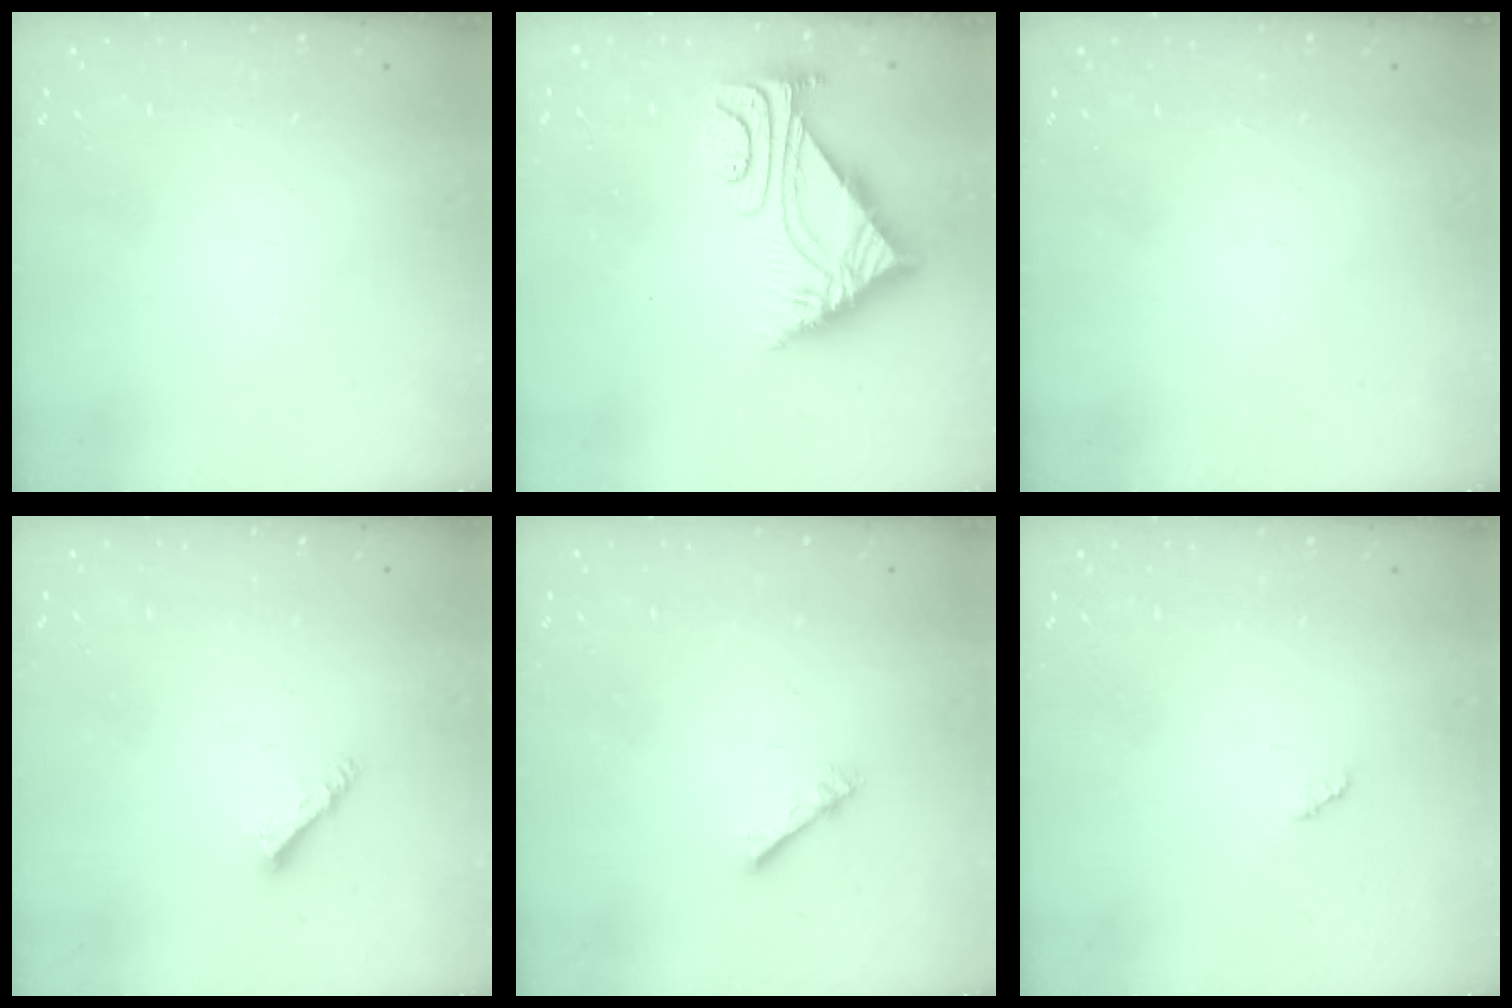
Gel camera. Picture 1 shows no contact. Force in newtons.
{"total": 6.8, "press": 6.8, "slide": 0.5}
{"total": 0.0}
{"total": 4.4, "press": 4.4, "slide": 0.1}
{"total": 2.4, "press": 2.4, "slide": 0.2}
{"total": 2.1, "press": 2.1, "slide": 0.3}